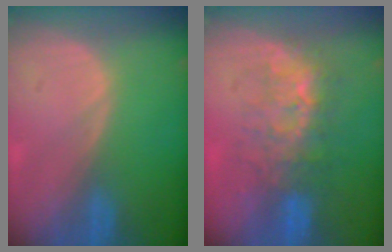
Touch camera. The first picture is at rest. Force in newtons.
{"total": 7.6, "press": 7.3, "slide": 2.3}